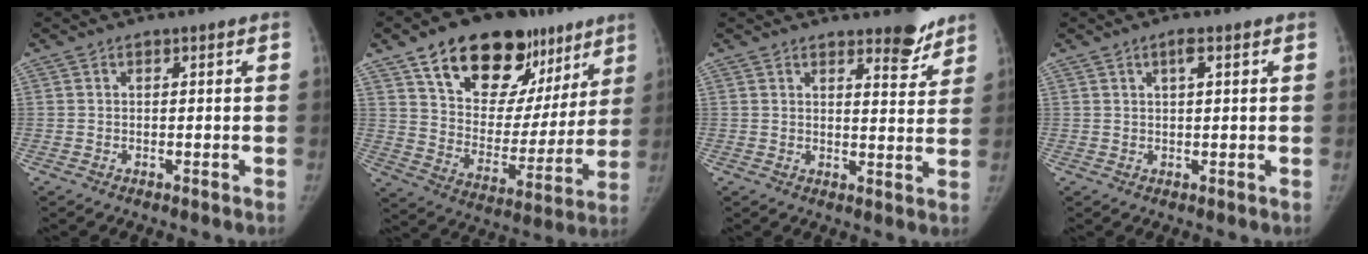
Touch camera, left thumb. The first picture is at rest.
{"total": 26.0, "force": [15.1, 15.1, 14.9], "torque": [-0.181, -0.025, 0.244]}
{"total": 6.1, "force": [4.9, 2.0, 3.0], "torque": [-0.012, -0.036, 0.065]}
{"total": 2.0, "force": [0.9, 0.7, 1.6], "torque": [-0.024, 0.002, 0.015]}